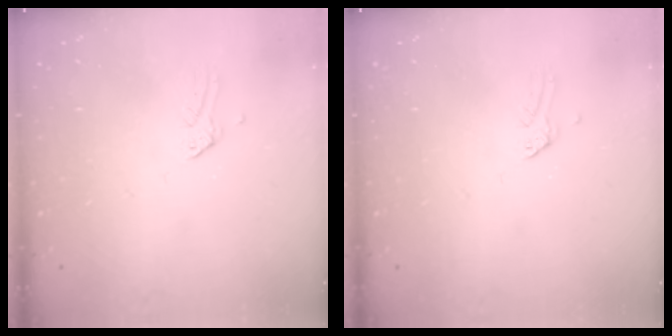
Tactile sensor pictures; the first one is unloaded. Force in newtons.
{"total": 0.0}